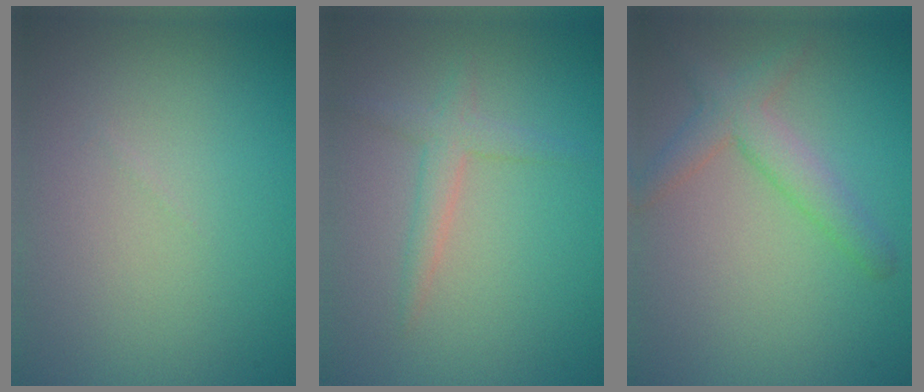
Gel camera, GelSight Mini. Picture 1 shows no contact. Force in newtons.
{"total": 2.0, "press": 2.0, "slide": 0.1}
{"total": 3.0, "press": 3.0, "slide": 0.2}